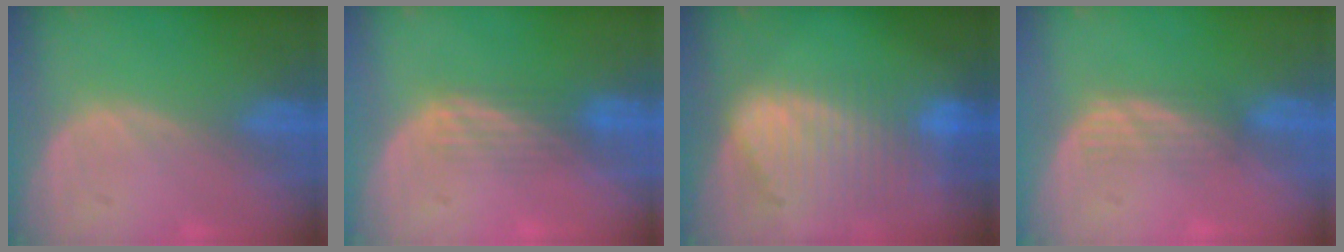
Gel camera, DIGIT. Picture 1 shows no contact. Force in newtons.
{"total": 2.7, "press": 2.6, "slide": 0.8}
{"total": 9.3, "press": 8.2, "slide": 4.5}
{"total": 3.0, "press": 2.5, "slide": 1.7}